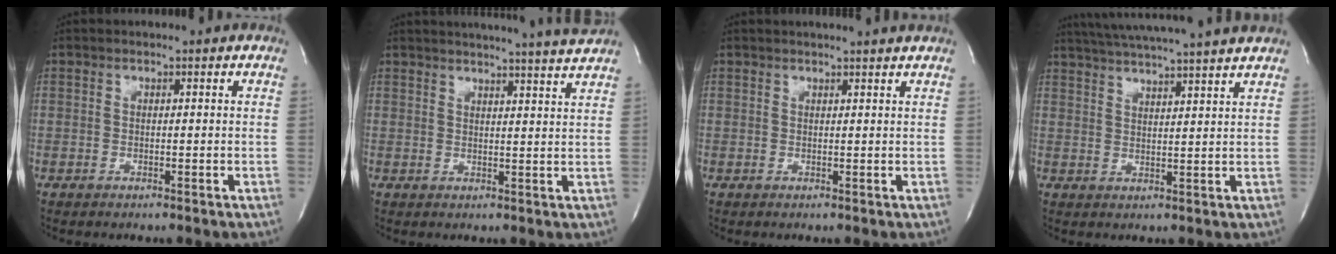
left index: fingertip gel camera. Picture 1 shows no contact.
{"total": 12.5, "force": [11.7, -1.9, 4.2], "torque": [-0.070, -0.043, 0.136]}
{"total": 3.8, "force": [3.5, -0.8, 1.4], "torque": [-0.015, 0.002, 0.030]}
{"total": 15.5, "force": [13.7, -1.2, 7.1], "torque": [-0.129, -0.003, 0.188]}